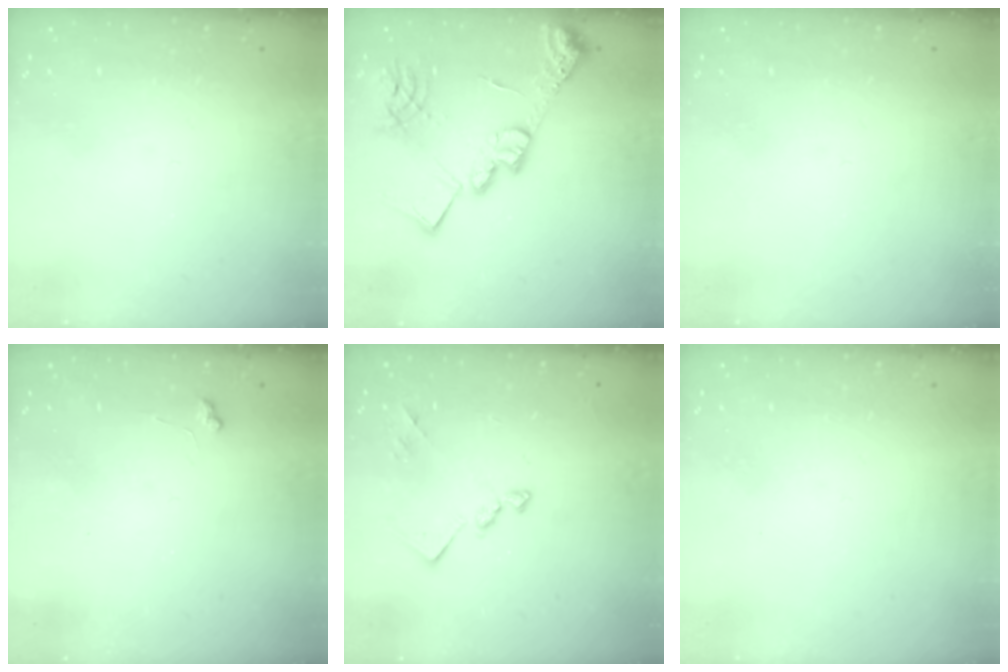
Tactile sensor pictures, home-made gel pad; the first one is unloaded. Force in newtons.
{"total": 18.9, "press": 18.8, "slide": 1.5}
{"total": 0.0}
{"total": 4.3, "press": 4.3, "slide": 0.6}
{"total": 10.8, "press": 10.8, "slide": 0.4}
{"total": 0.0}